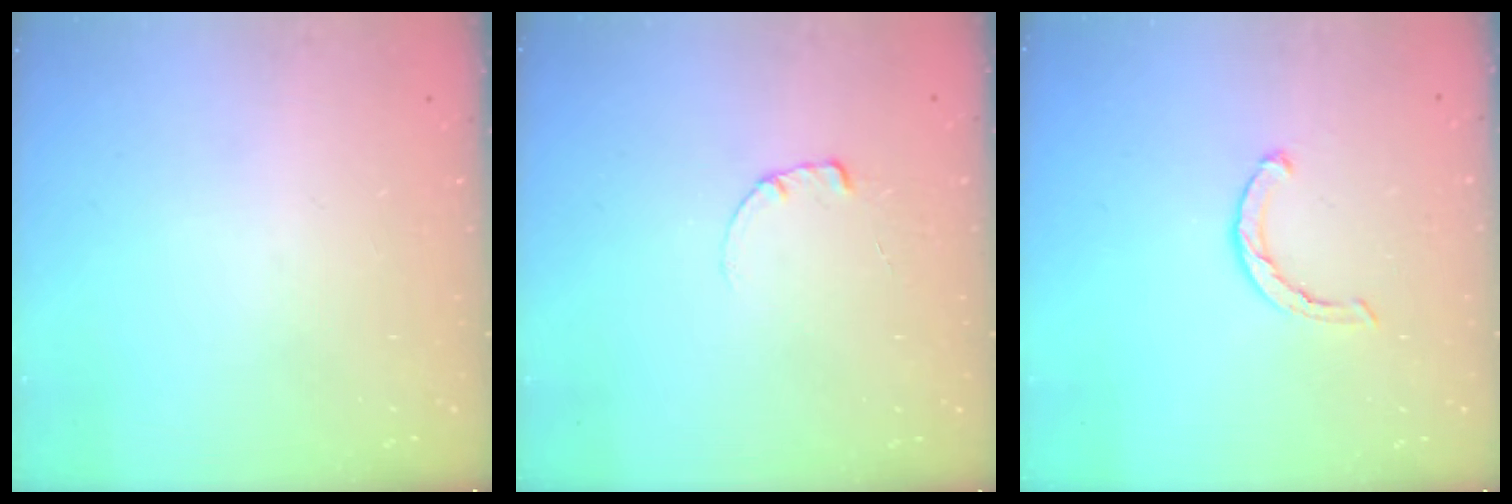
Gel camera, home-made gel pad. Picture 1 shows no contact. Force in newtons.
{"total": 0.6, "press": 0.6, "slide": 0.1}
{"total": 2.1, "press": 2.1, "slide": 0.3}